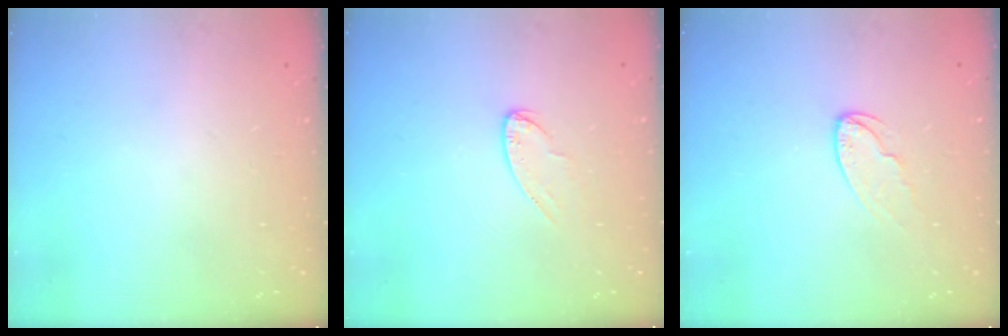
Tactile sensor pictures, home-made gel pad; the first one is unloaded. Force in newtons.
{"total": 7.1, "press": 7.0, "slide": 0.6}
{"total": 6.0, "press": 6.0, "slide": 0.5}